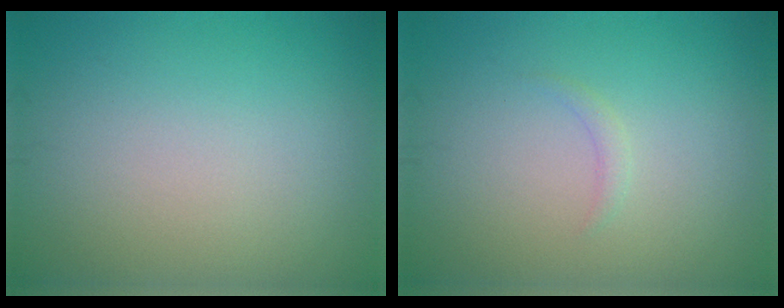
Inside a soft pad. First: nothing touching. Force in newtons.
{"total": 0.7, "press": 0.7, "slide": 0.0}